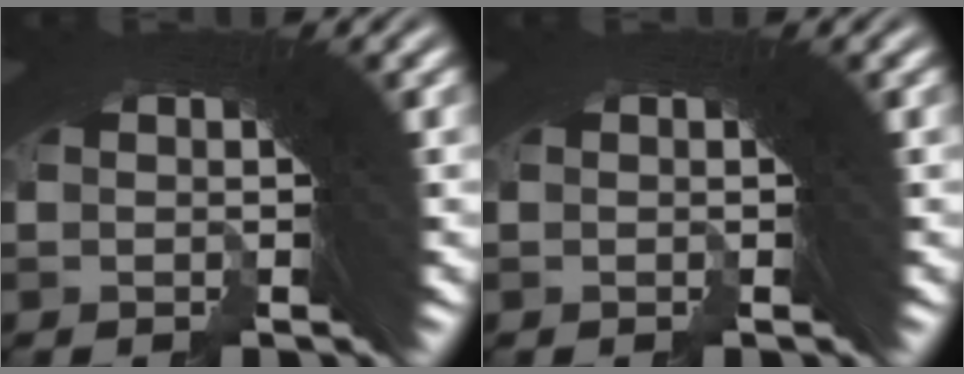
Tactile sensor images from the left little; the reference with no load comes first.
{"total": 0.0}